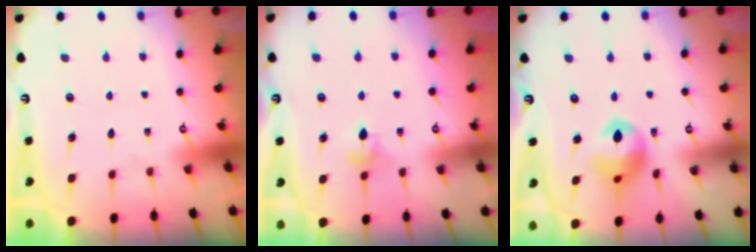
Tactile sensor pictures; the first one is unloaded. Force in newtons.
{"total": 4.3, "press": 4.2, "slide": 0.7}
{"total": 12.0, "press": 11.8, "slide": 1.6}